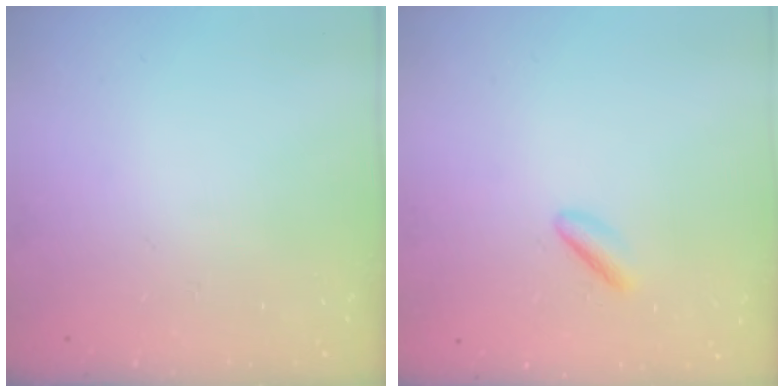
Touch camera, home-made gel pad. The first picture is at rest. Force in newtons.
{"total": 2.5, "press": 2.3, "slide": 0.8}